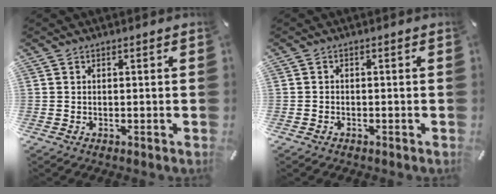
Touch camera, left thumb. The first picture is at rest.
{"total": 0.9, "force": [-0.6, 0.7, 0.2], "torque": [-0.007, 0.003, -0.014]}